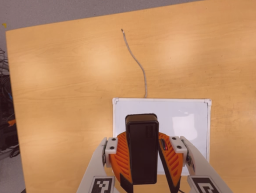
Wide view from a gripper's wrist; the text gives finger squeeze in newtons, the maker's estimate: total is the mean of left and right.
{"total": 8.9, "left": 9.5, "right": 8.4}